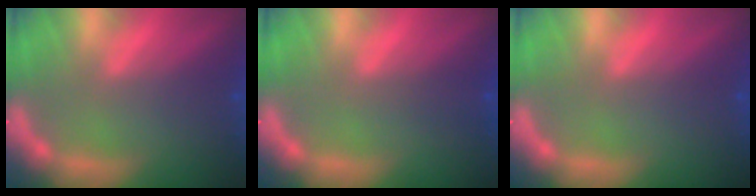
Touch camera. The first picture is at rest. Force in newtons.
{"total": 1.0}
{"total": 0.0}